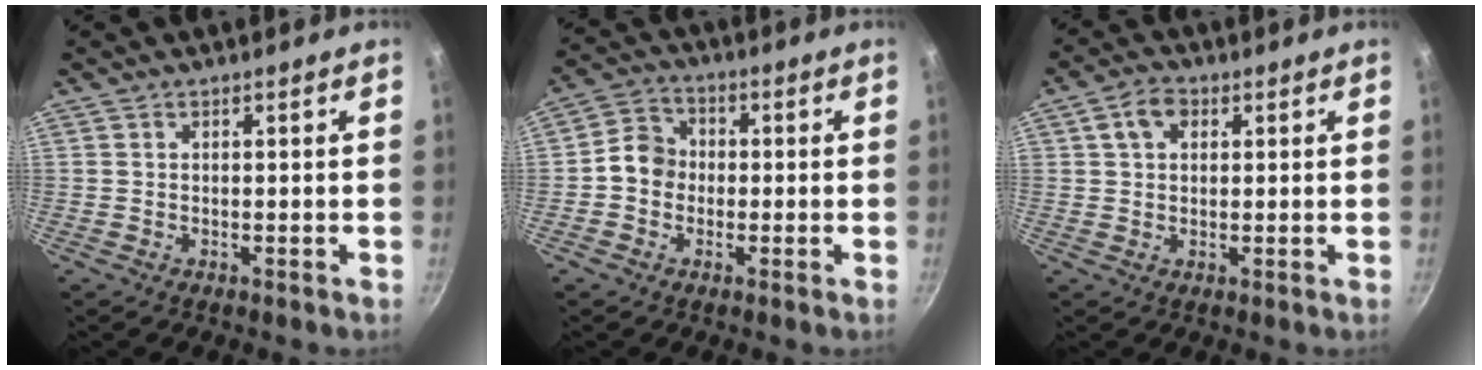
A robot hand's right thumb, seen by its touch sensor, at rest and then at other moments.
{"total": 6.5, "force": [-0.7, 5.7, 3.0], "torque": [-0.022, 0.018, -0.030]}
{"total": 4.6, "force": [1.6, 3.3, 2.9], "torque": [-0.043, 0.005, 0.022]}